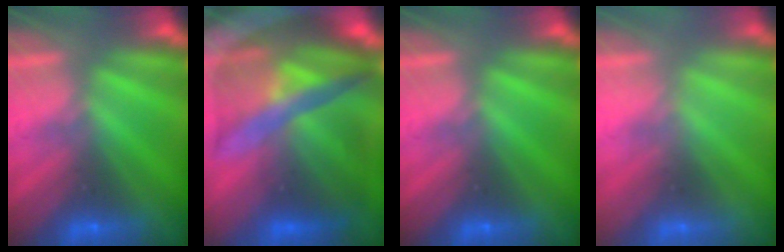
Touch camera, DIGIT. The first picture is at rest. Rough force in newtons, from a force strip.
{"total": 10.5}
{"total": 0.0}
{"total": 2.1}